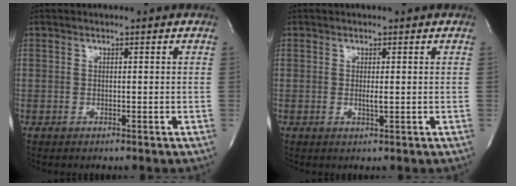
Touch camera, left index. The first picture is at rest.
{"total": 1.1, "force": [-0.2, 0.1, 1.1], "torque": [-0.023, -0.007, -0.002]}